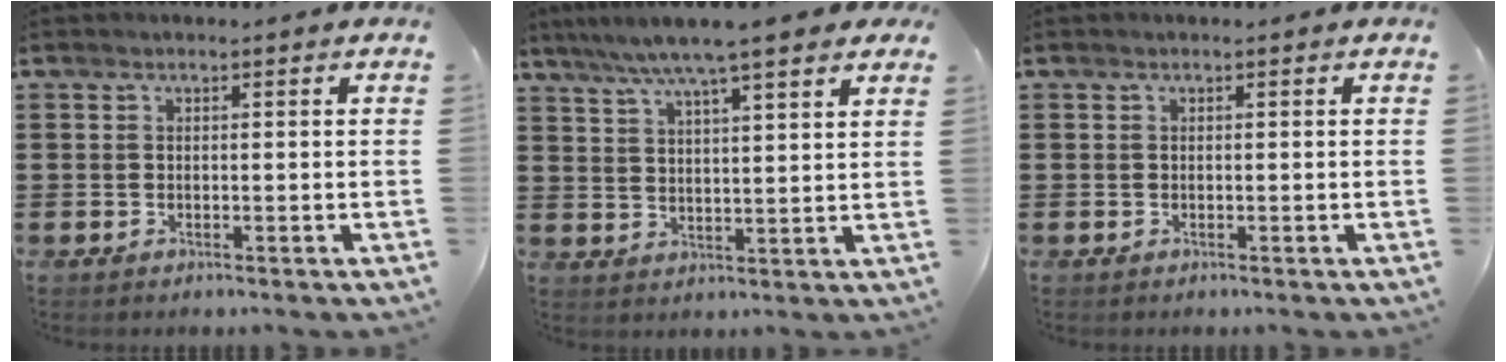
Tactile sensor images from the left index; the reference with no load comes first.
{"total": 7.0, "force": [5.6, 0.1, 4.2], "torque": [-0.099, -0.016, 0.096]}
{"total": 0.0}